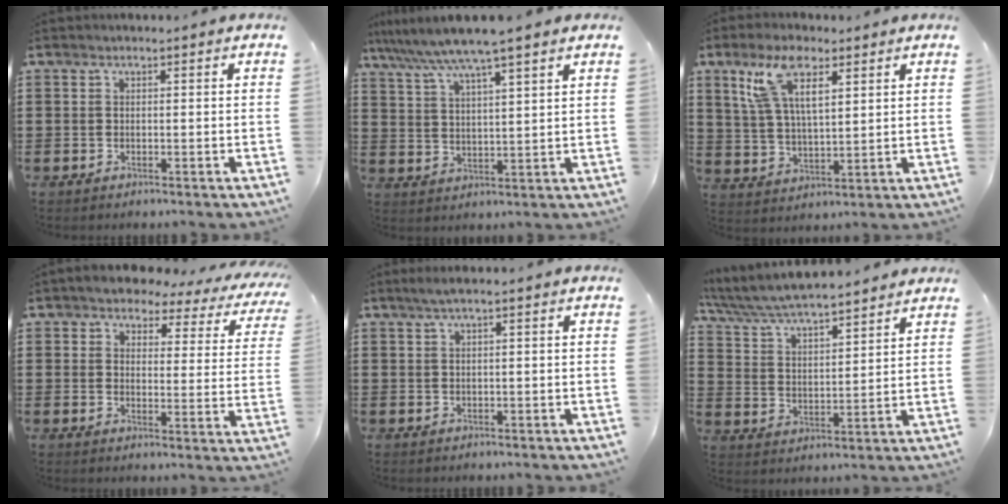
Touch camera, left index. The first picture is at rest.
{"total": 6.4, "force": [5.3, -0.5, 3.5], "torque": [-0.086, -0.027, 0.088]}
{"total": 9.5, "force": [5.3, 3.7, 6.9], "torque": [-0.149, 0.007, 0.098]}
{"total": 4.2, "force": [3.8, 1.3, 1.4], "torque": [-0.041, -0.022, 0.059]}
{"total": 1.5, "force": [0.4, 0.0, 1.4], "torque": [-0.024, -0.002, 0.008]}
{"total": 6.1, "force": [5.8, 0.4, 1.9], "torque": [-0.064, -0.037, 0.098]}